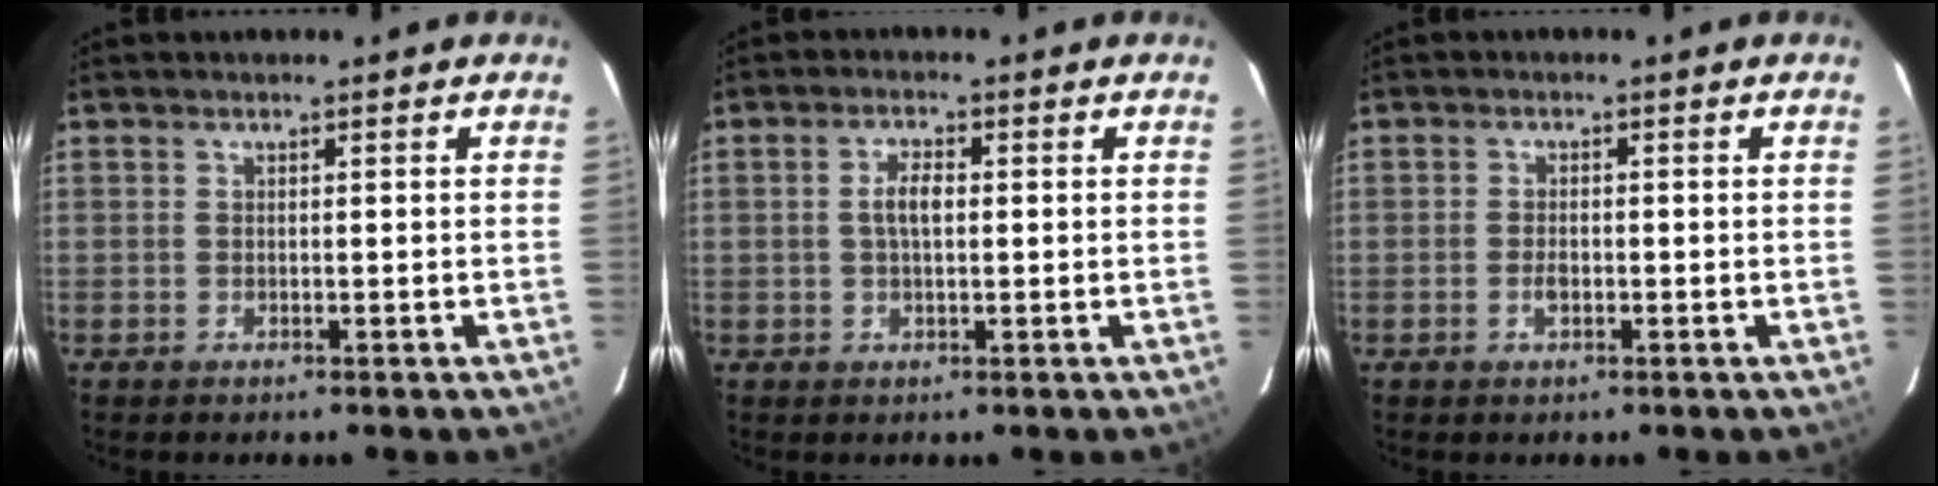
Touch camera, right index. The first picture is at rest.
{"total": 3.3, "force": [0.2, 1.3, 3.0], "torque": [-0.060, 0.007, 0.004]}
{"total": 2.1, "force": [-0.7, 1.2, 1.6], "torque": [-0.031, 0.001, -0.012]}